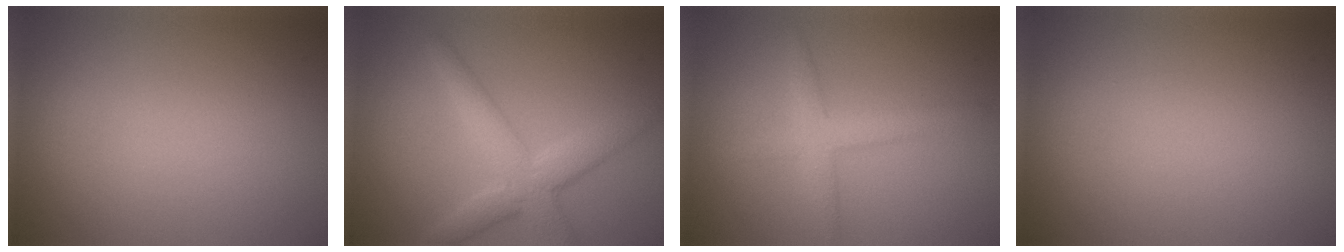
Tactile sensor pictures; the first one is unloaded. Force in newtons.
{"total": 4.5, "press": 4.5, "slide": 0.4}
{"total": 2.8, "press": 2.7, "slide": 0.2}
{"total": 0.0}